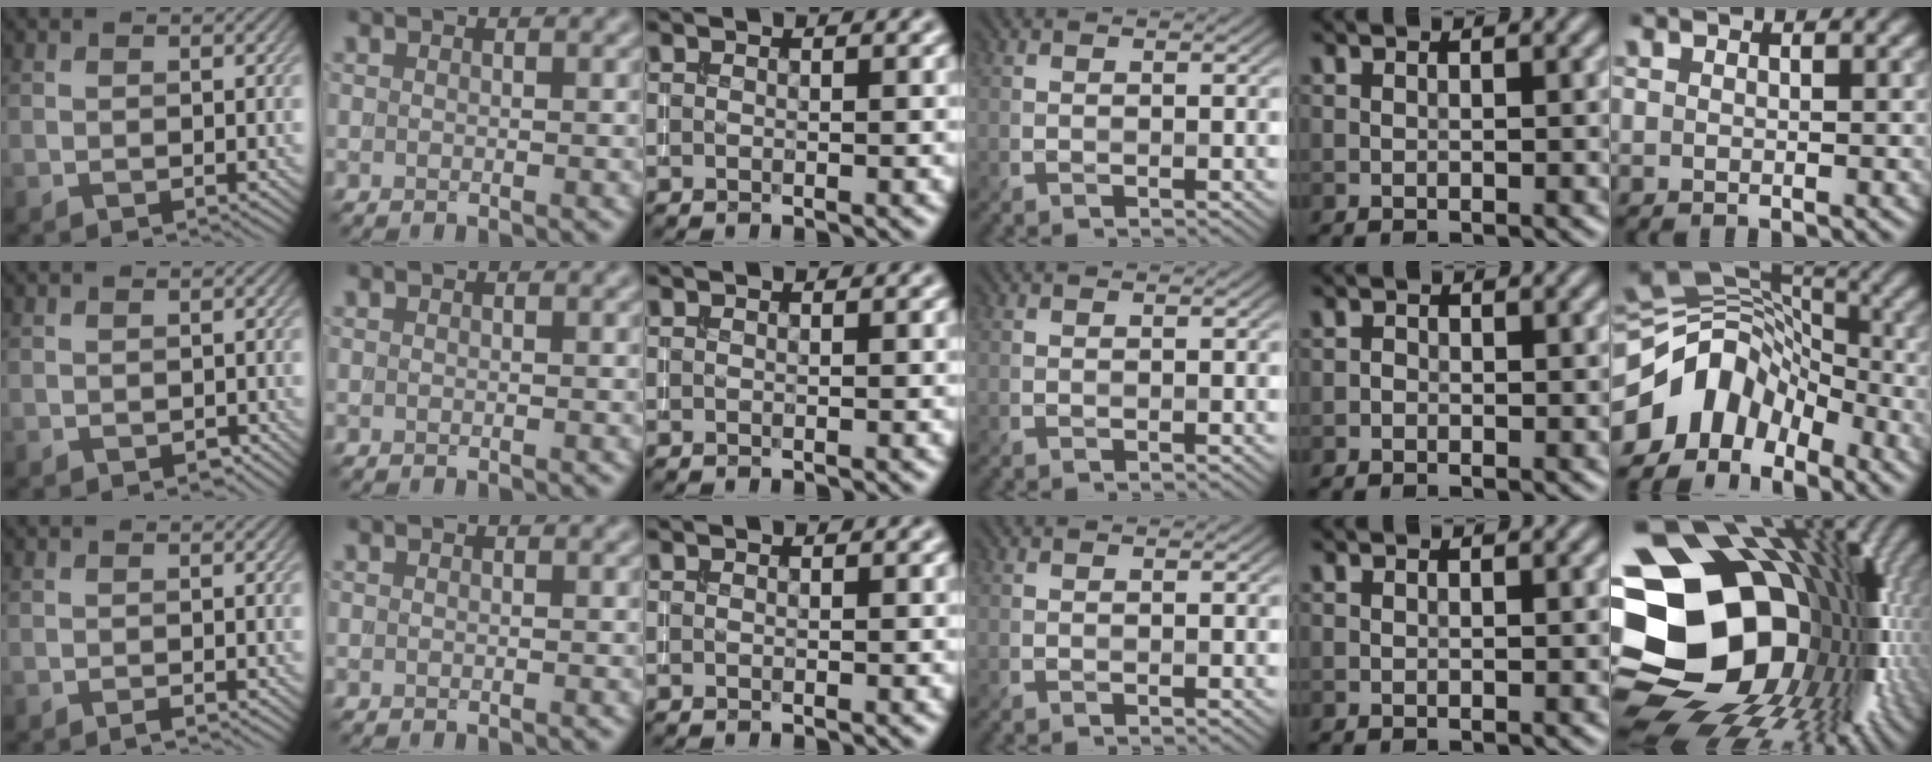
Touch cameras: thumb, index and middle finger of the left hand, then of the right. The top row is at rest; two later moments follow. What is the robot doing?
{"motion": "extract", "object": "drawer"}